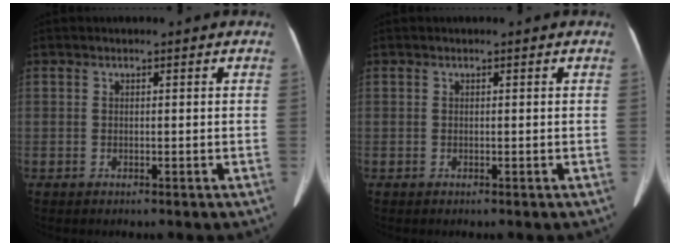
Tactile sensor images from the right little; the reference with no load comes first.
{"total": 0.0}